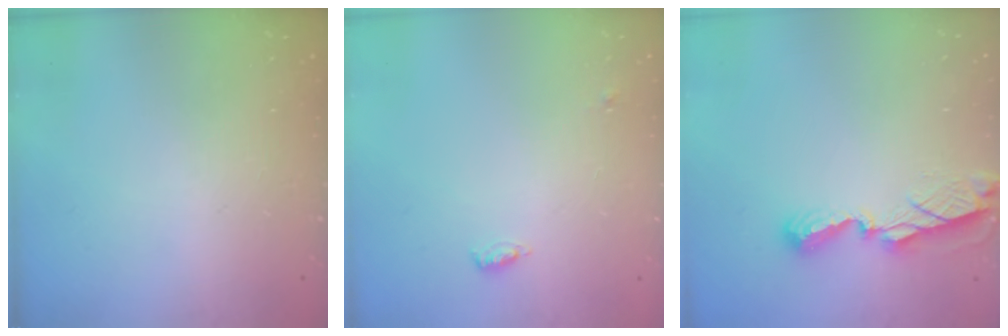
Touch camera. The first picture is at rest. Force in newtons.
{"total": 4.5, "press": 4.3, "slide": 1.2}
{"total": 7.7, "press": 7.7, "slide": 0.7}